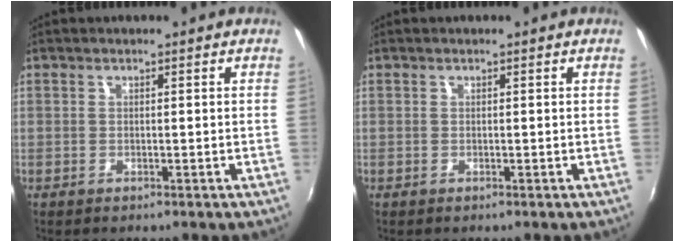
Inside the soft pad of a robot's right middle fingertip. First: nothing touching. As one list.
[{"total": 0.0}]